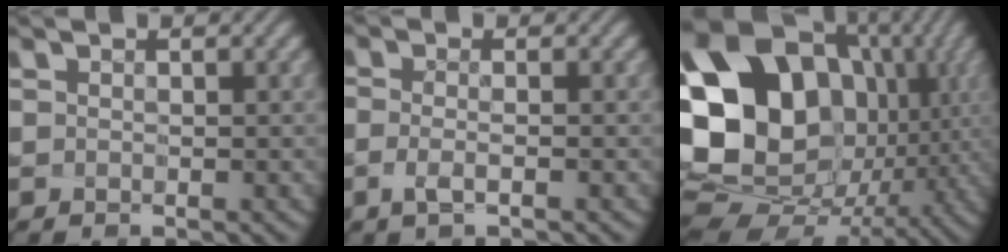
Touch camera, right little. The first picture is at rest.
{"total": 1.8, "force": [-1.5, -0.9, 0.4], "torque": [-0.010, -0.021, -0.017]}
{"total": 20.8, "force": [1.8, 17.0, 11.9], "torque": [-0.245, -0.023, 0.035]}